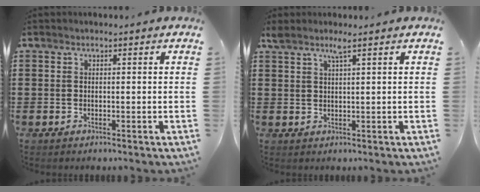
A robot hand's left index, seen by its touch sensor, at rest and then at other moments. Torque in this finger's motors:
{"motor_torque": [0.52, -0.38, 0.23, 0.05]}